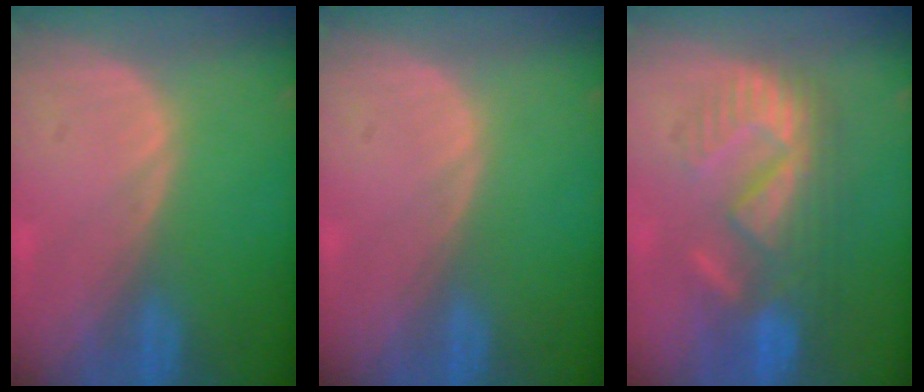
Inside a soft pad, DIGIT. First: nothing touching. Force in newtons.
{"total": 0.0}
{"total": 9.2, "press": 8.9, "slide": 2.1}